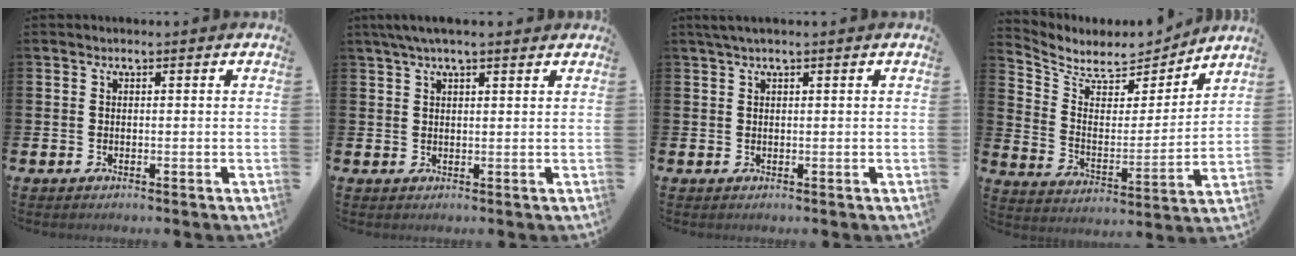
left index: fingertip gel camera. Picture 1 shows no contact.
{"total": 3.4, "force": [2.6, 0.8, 2.1], "torque": [-0.046, 0.003, 0.046]}
{"total": 1.3, "force": [0.9, 0.0, 1.0], "torque": [-0.028, 0.007, 0.017]}
{"total": 6.7, "force": [6.1, 2.6, 0.9], "torque": [-0.062, -0.057, 0.104]}